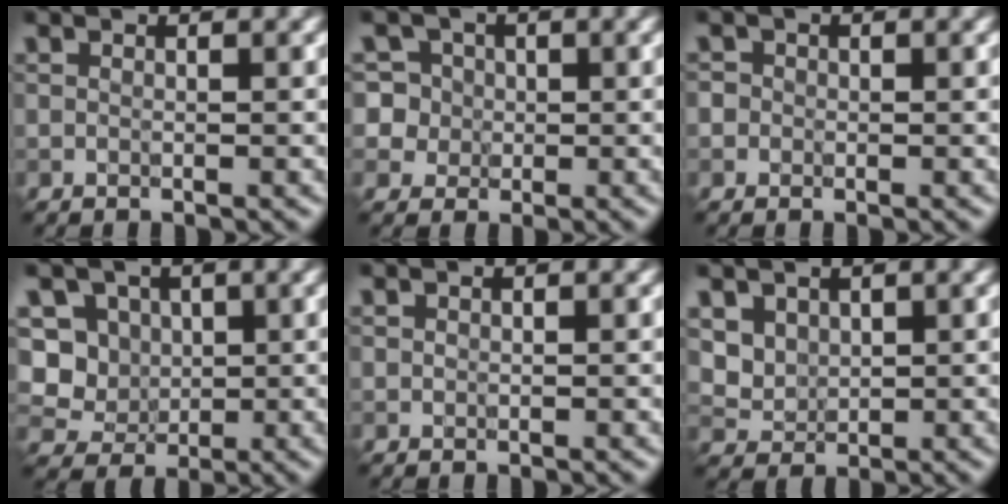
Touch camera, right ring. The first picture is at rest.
{"total": 6.5, "force": [1.8, 5.9, 2.2], "torque": [-0.034, 0.038, 0.005]}
{"total": 1.3, "force": [0.2, 1.3, 0.3], "torque": [0.006, 0.001, -0.008]}
{"total": 5.7, "force": [0.8, 5.2, 2.3], "torque": [-0.035, 0.010, 0.003]}
{"total": 0.0}
{"total": 3.2, "force": [1.7, 2.4, 1.3], "torque": [-0.045, -0.004, 0.056]}